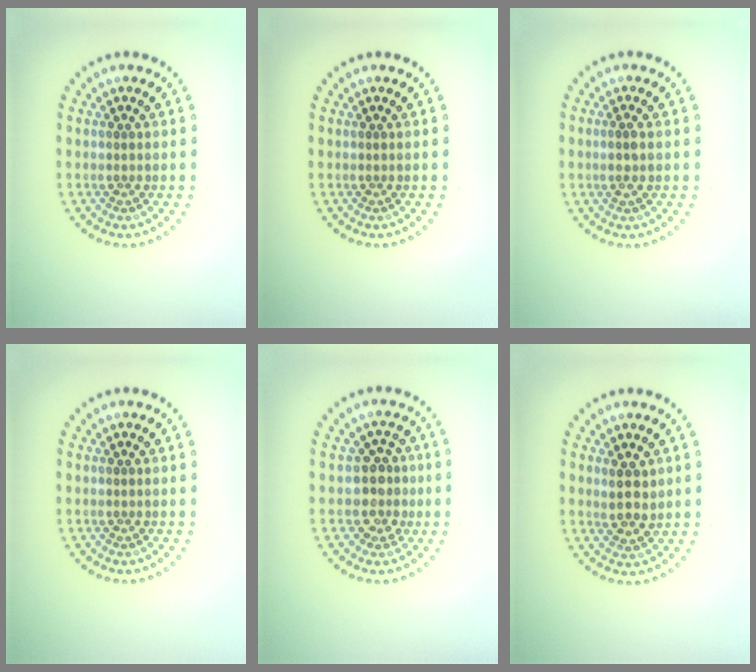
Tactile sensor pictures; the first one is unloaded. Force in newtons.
{"total": 0.0}
{"total": 1.1, "press": 0.8, "slide": 0.8}
{"total": 0.0}
{"total": 2.5, "press": 2.1, "slide": 1.4}
{"total": 2.5, "press": 2.2, "slide": 1.0}